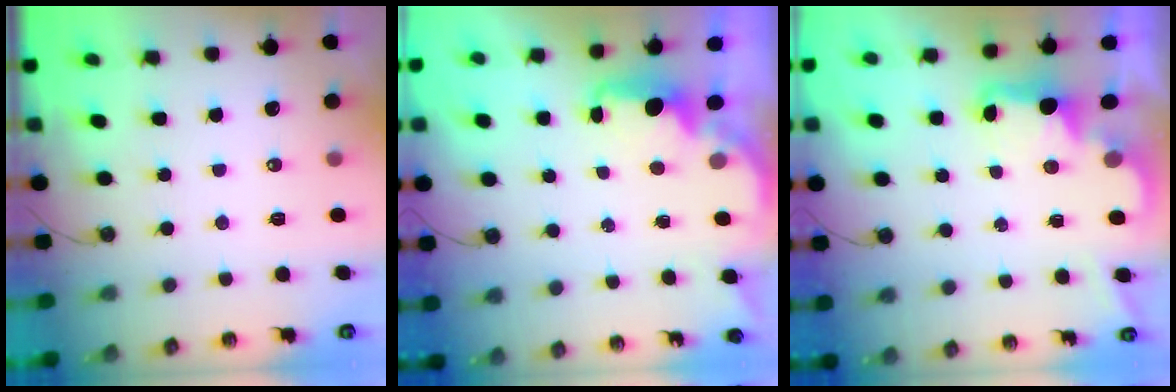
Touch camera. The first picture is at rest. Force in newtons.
{"total": 2.8, "press": 2.7, "slide": 0.9}
{"total": 3.0, "press": 2.9, "slide": 0.6}